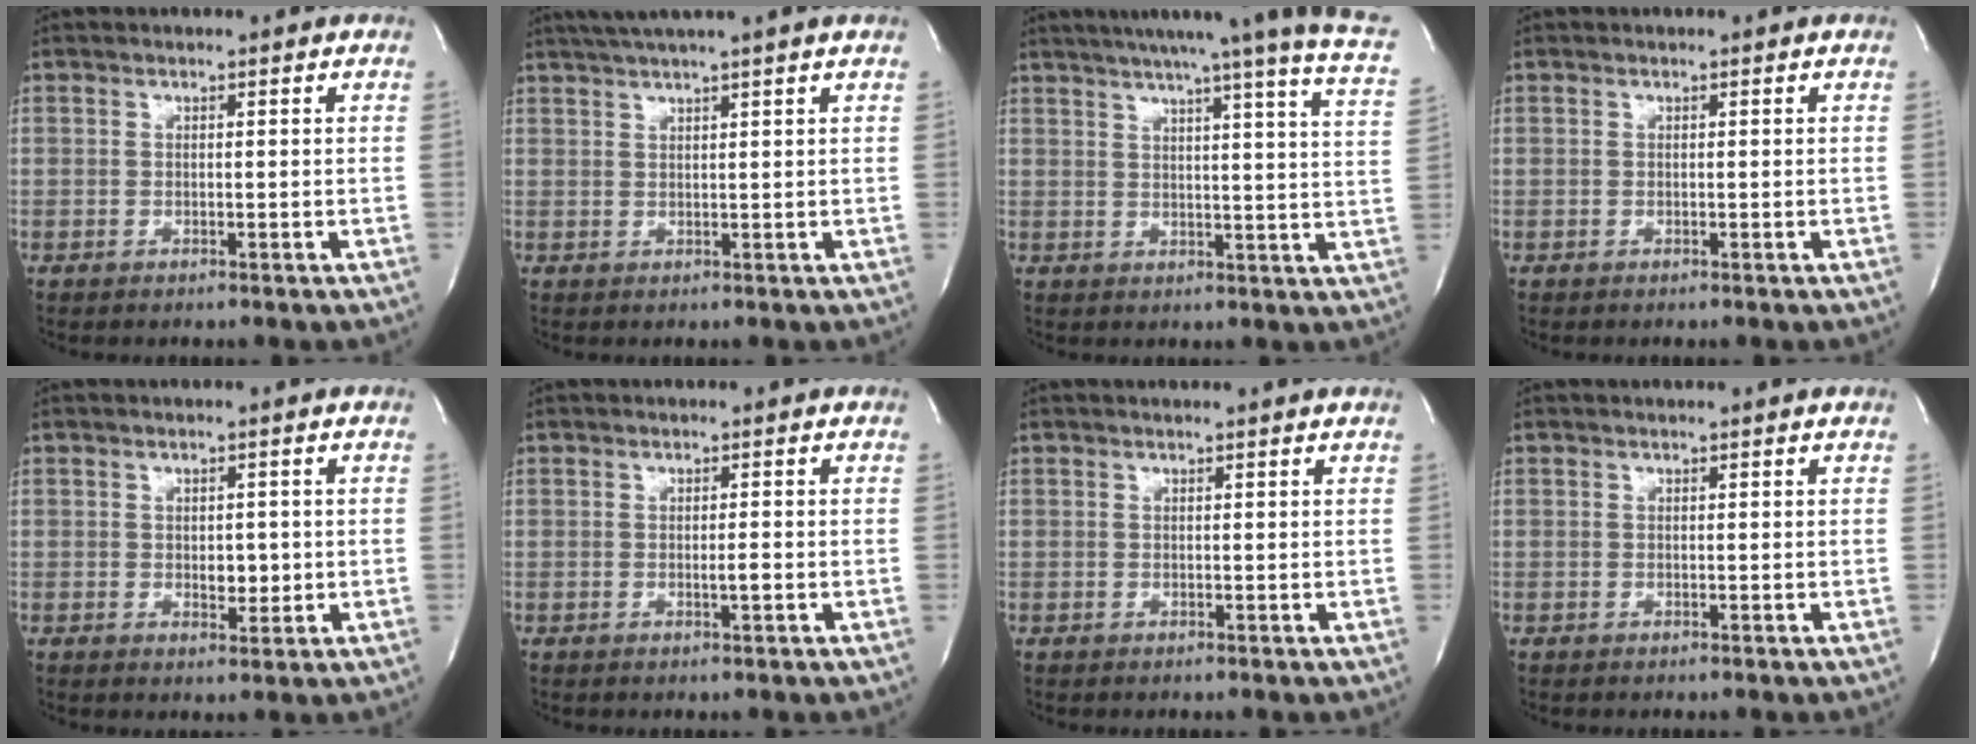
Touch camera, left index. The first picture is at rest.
{"total": 6.4, "force": [5.1, -1.7, 3.4], "torque": [-0.051, 0.022, 0.078]}
{"total": 24.7, "force": [20.8, -0.7, 13.3], "torque": [-0.191, -0.046, 0.246]}
{"total": 0.0}
{"total": 2.7, "force": [-0.1, 1.6, 2.2], "torque": [-0.028, -0.001, 0.004]}
{"total": 1.2, "force": [-0.3, 0.0, 1.2], "torque": [-0.022, -0.003, -0.004]}
{"total": 1.4, "force": [1.3, -0.1, 0.4], "torque": [-0.011, 0.011, 0.016]}
{"total": 0.0}